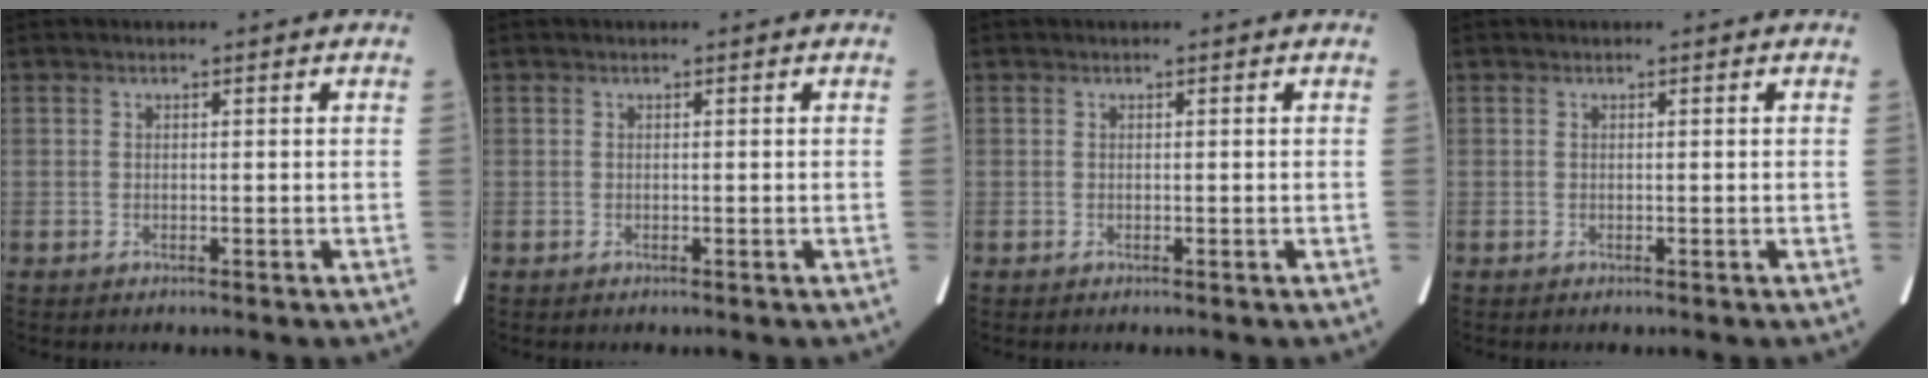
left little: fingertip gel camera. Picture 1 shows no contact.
{"total": 0.0}
{"total": 0.0}
{"total": 0.0}